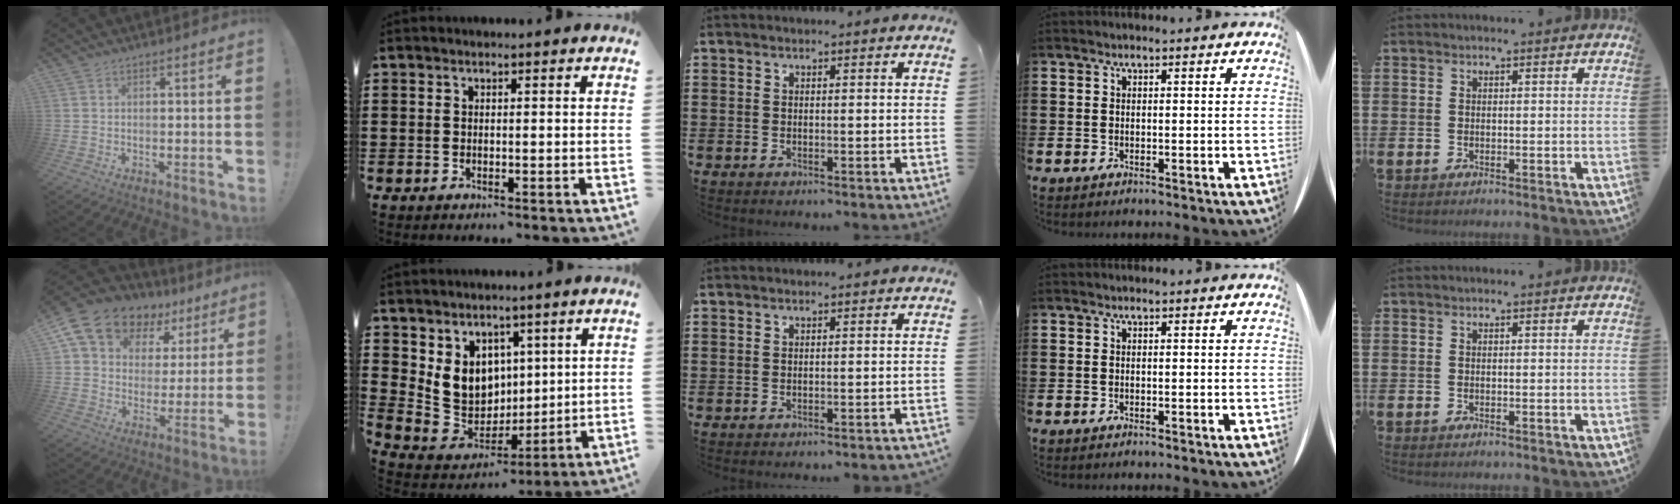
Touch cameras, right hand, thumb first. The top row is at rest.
{"thumb": {"total": 14.4, "force": [9.3, 9.3, 5.9], "torque": [-0.102, -0.058, 0.176]}, "index": {"total": 9.4, "force": [2.4, 8.4, 3.6], "torque": [-0.098, -0.009, 0.053]}, "middle": {"total": 1.0, "force": [-0.9, -0.2, 0.2], "torque": [-0.005, 0.001, -0.018]}}